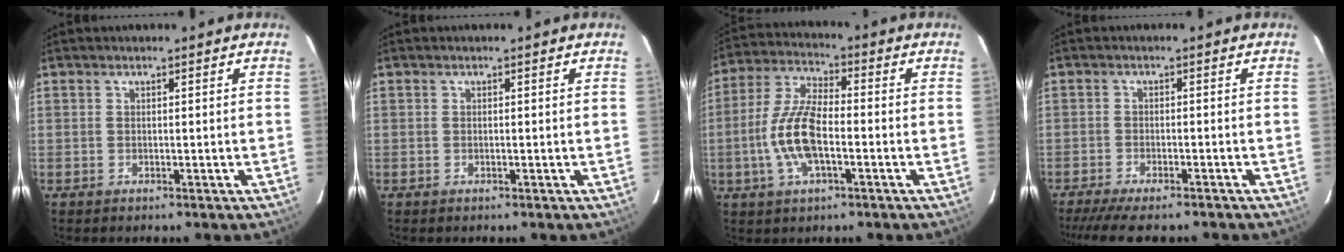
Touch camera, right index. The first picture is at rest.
{"total": 0.0}
{"total": 11.5, "force": [-2.9, 4.3, 10.3], "torque": [-0.221, 0.004, -0.058]}
{"total": 9.8, "force": [-8.4, 1.8, 4.8], "torque": [-0.112, -0.027, -0.137]}